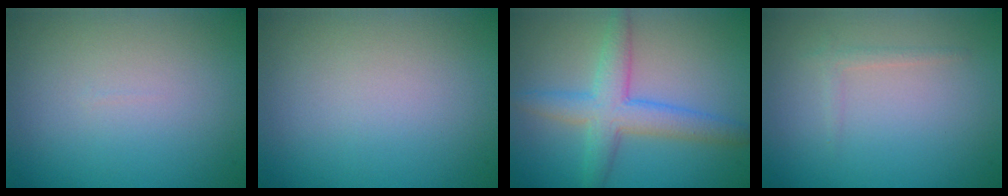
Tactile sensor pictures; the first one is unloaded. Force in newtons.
{"total": 0.0}
{"total": 4.5, "press": 4.5, "slide": 0.1}
{"total": 0.9, "press": 0.9, "slide": 0.0}